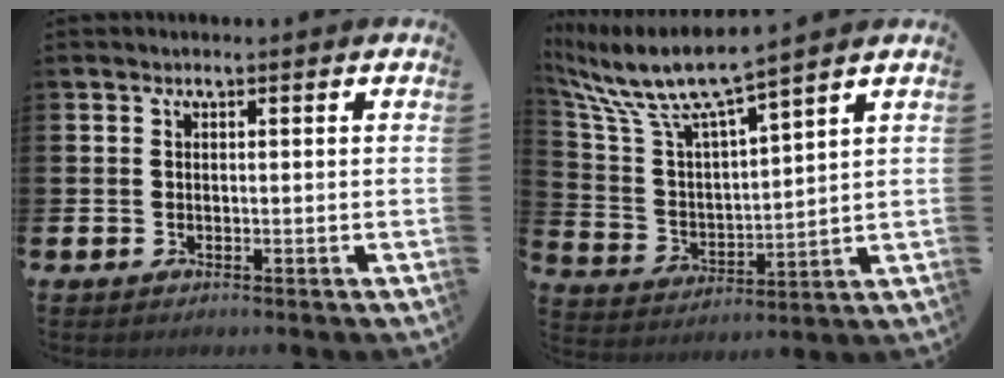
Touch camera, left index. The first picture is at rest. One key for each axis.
{"total": 7.8, "fx": 6.9, "fy": 0.6, "fz": 3.4, "tx": -0.103, "ty": -0.048, "tz": 0.113}